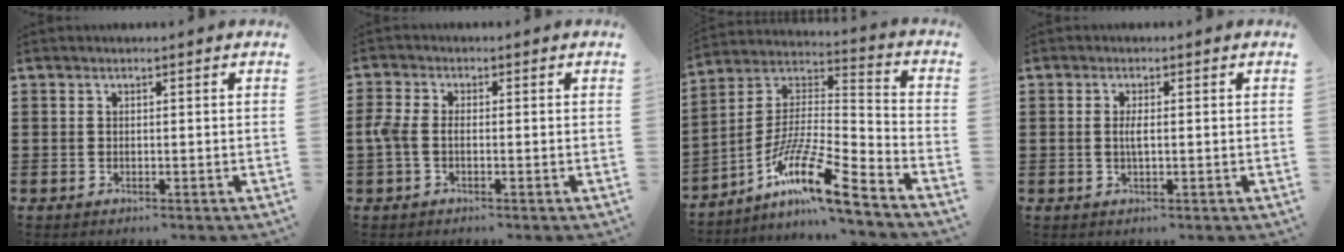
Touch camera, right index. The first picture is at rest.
{"total": 2.7, "force": [-0.8, 1.3, 2.2], "torque": [-0.070, -0.008, -0.024]}
{"total": 13.7, "force": [-9.4, 1.6, 9.8], "torque": [-0.194, -0.002, -0.182]}
{"total": 1.9, "force": [0.0, 0.4, 1.8], "torque": [-0.034, -0.002, -0.001]}